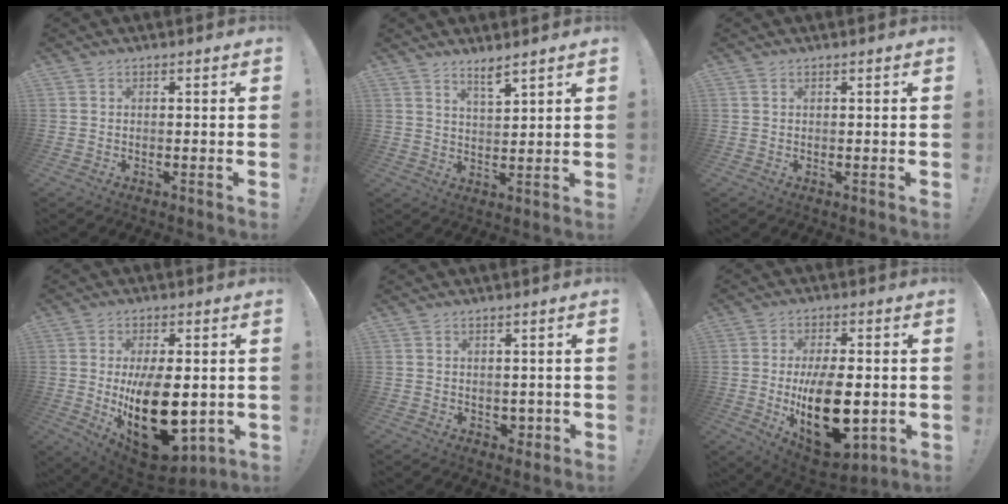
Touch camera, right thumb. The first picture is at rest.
{"total": 4.6, "force": [3.8, 0.4, 2.7], "torque": [-0.038, -0.027, 0.061]}
{"total": 0.0}
{"total": 20.7, "force": [-2.3, 11.7, 16.9], "torque": [-0.267, -0.017, -0.022]}
{"total": 3.1, "force": [0.8, 2.7, 1.3], "torque": [-0.006, -0.008, 0.015]}
{"total": 20.1, "force": [-2.6, 11.4, 16.4], "torque": [-0.257, -0.014, -0.032]}